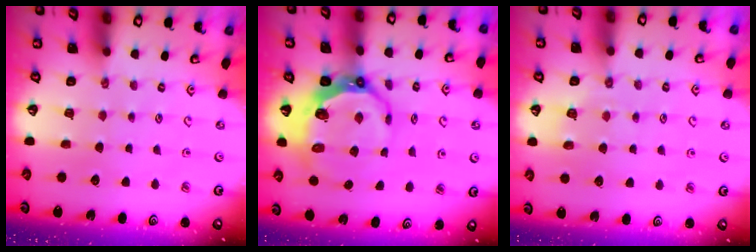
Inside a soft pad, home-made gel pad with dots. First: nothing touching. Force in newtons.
{"total": 10.7, "press": 9.9, "slide": 4.0}
{"total": 5.2, "press": 5.1, "slide": 1.0}